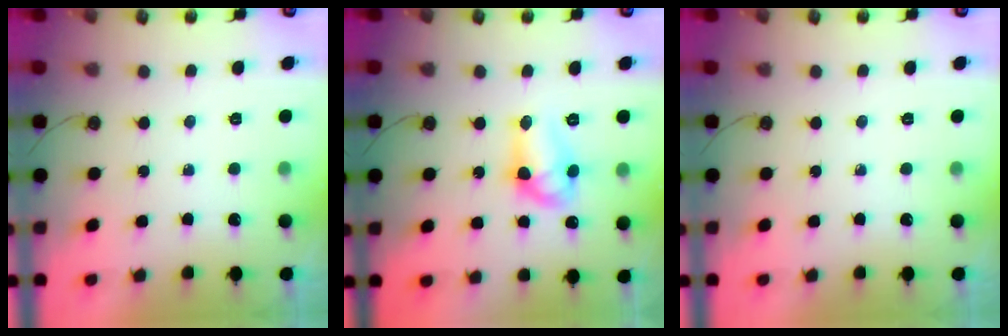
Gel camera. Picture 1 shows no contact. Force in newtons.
{"total": 11.6, "press": 11.6, "slide": 1.0}
{"total": 0.0}